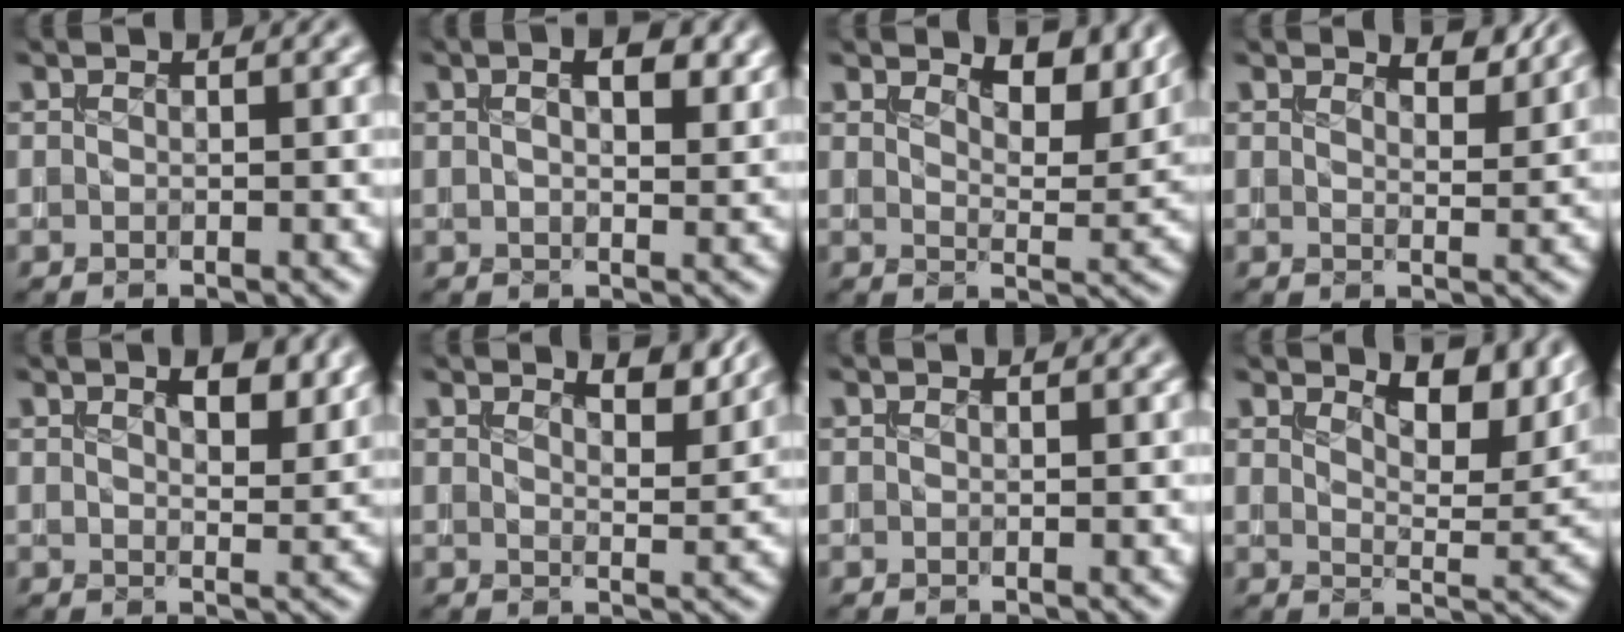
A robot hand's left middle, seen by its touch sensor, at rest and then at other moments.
{"total": 3.9, "force": [1.6, 1.8, 3.1], "torque": [-0.040, 0.001, 0.024]}
{"total": 5.3, "force": [4.0, 1.7, 3.0], "torque": [-0.043, -0.003, 0.054]}
{"total": 2.4, "force": [2.3, 0.3, 0.8], "torque": [-0.015, -0.004, 0.028]}
{"total": 3.1, "force": [1.8, 1.1, 2.2], "torque": [-0.036, -0.002, 0.029]}
{"total": 3.1, "force": [2.7, 0.6, 1.6], "torque": [-0.027, -0.003, 0.034]}
{"total": 0.0}
{"total": 6.4, "force": [4.5, 2.2, 4.0], "torque": [-0.058, -0.004, 0.064]}